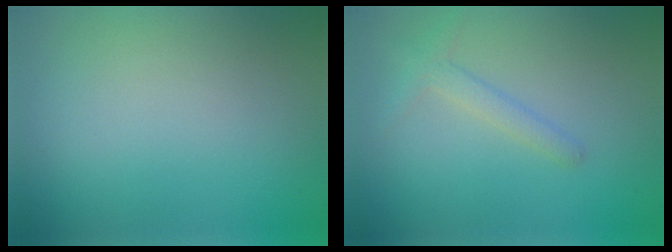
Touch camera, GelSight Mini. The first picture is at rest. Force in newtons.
{"total": 1.8, "press": 1.8, "slide": 0.1}